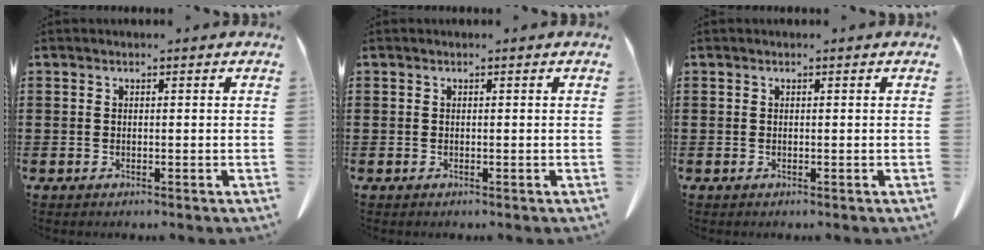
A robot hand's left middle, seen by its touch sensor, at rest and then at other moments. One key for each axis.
{"total": 0.0}
{"total": 0.0}